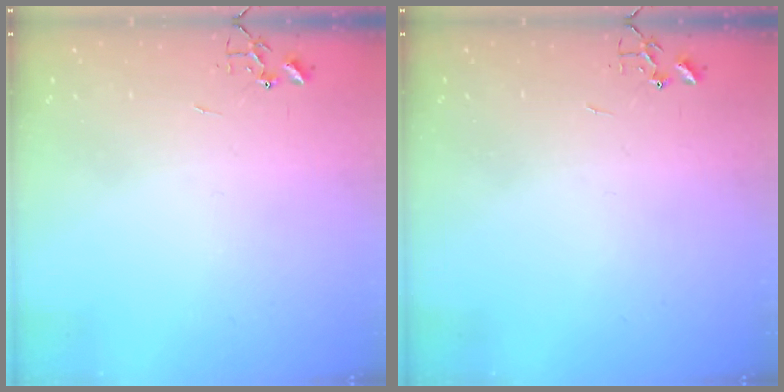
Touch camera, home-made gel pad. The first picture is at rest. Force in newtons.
{"total": 0.0}